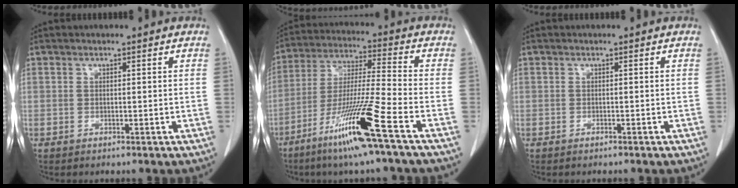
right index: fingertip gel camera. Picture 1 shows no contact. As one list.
[{"total": 14.4, "force": [-8.0, -1.5, 11.9], "torque": [-0.237, -0.037, -0.154]}, {"total": 0.0}]